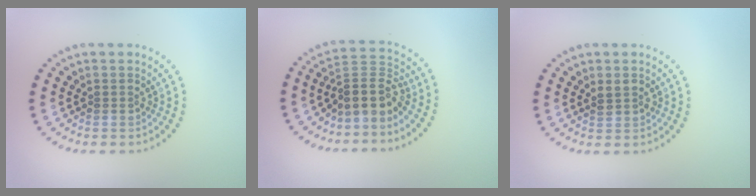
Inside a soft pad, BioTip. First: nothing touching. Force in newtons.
{"total": 3.9, "press": 3.0, "slide": 2.6}
{"total": 1.4, "press": 1.3, "slide": 0.4}